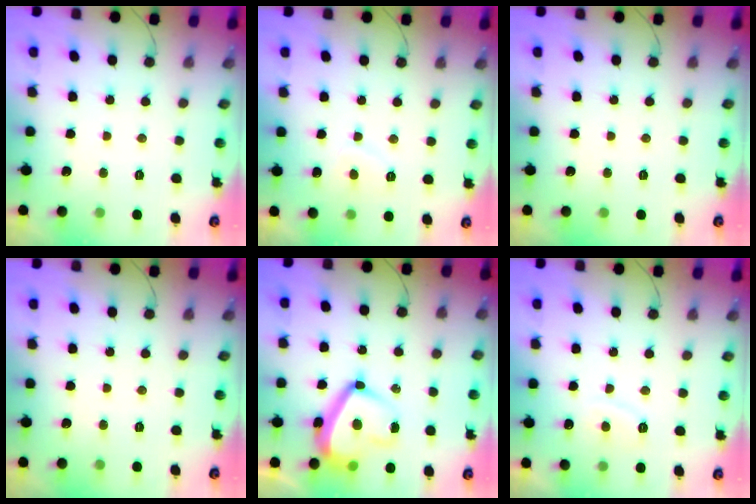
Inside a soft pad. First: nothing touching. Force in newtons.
{"total": 4.0, "press": 3.9, "slide": 0.7}
{"total": 0.0}
{"total": 0.0}
{"total": 15.3, "press": 15.2, "slide": 1.7}
{"total": 3.6, "press": 3.5, "slide": 0.6}